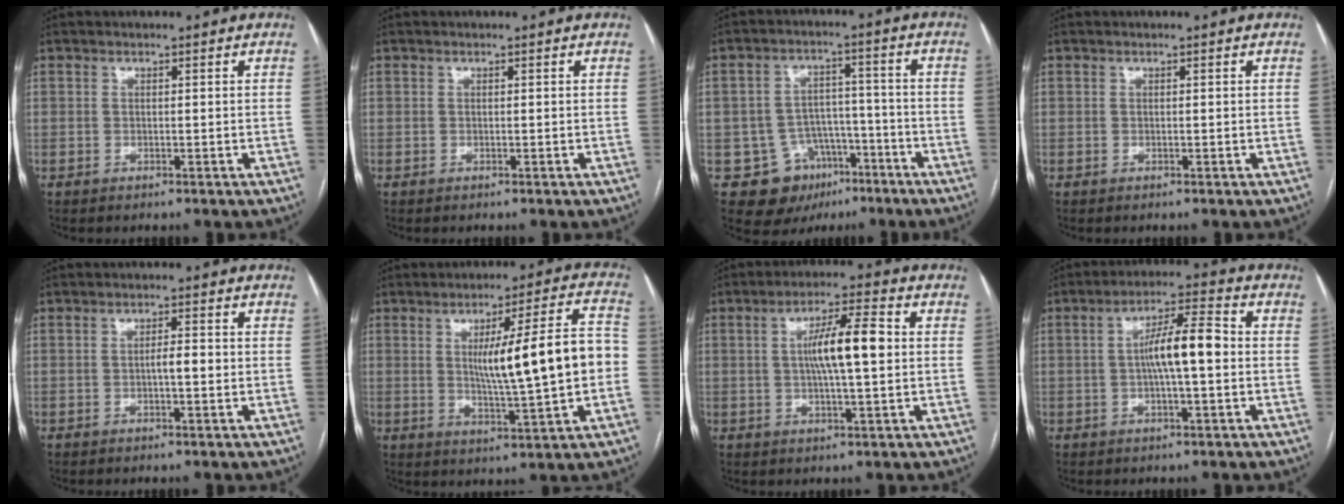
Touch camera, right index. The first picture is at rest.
{"total": 0.0}
{"total": 9.6, "force": [-5.0, 7.8, 2.6], "torque": [-0.035, 0.028, -0.065]}
{"total": 0.0}
{"total": 2.6, "force": [-0.4, 0.5, 2.6], "torque": [-0.042, 0.004, -0.007]}
{"total": 14.3, "force": [0.1, 0.8, 14.3], "torque": [-0.212, 0.015, 0.006]}
{"total": 8.9, "force": [0.8, 1.1, 8.8], "torque": [-0.156, 0.011, 0.010]}
{"total": 8.4, "force": [-0.1, 1.3, 8.3], "torque": [-0.151, 0.019, -0.007]}